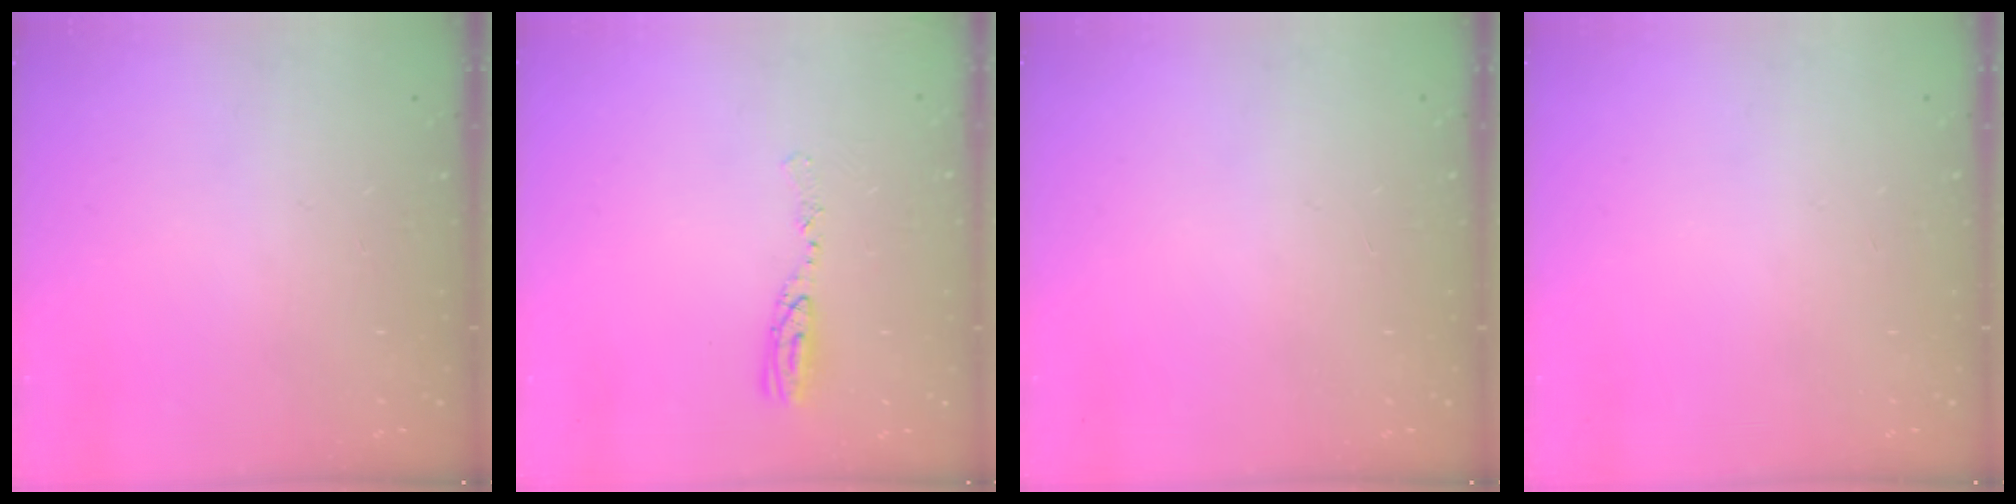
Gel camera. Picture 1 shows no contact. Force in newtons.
{"total": 8.1, "press": 8.1, "slide": 0.6}
{"total": 0.0}
{"total": 0.0}